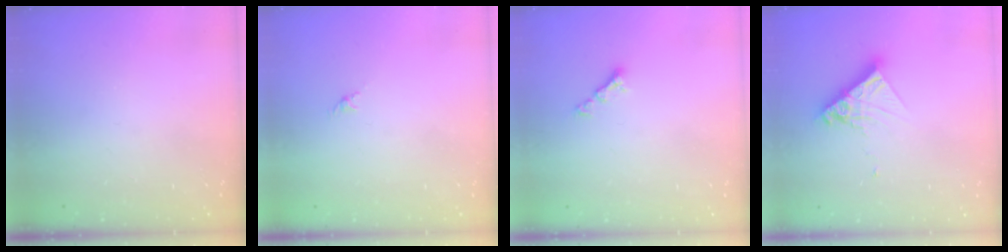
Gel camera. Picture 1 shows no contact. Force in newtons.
{"total": 0.0}
{"total": 4.0, "press": 3.9, "slide": 0.6}
{"total": 10.1, "press": 10.1, "slide": 0.9}